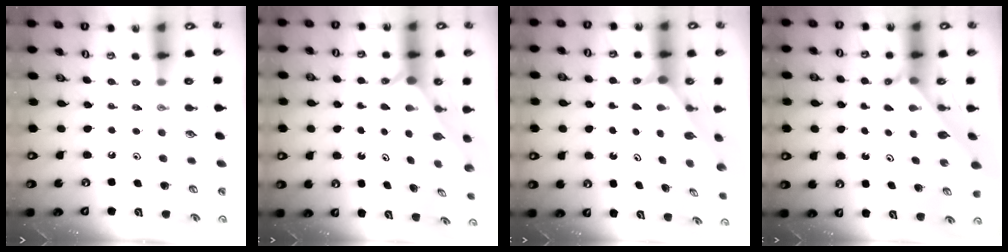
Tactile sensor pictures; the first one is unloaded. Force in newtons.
{"total": 2.2, "press": 2.2, "slide": 0.2}
{"total": 2.0, "press": 2.0, "slide": 0.1}
{"total": 2.8, "press": 2.8, "slide": 0.1}